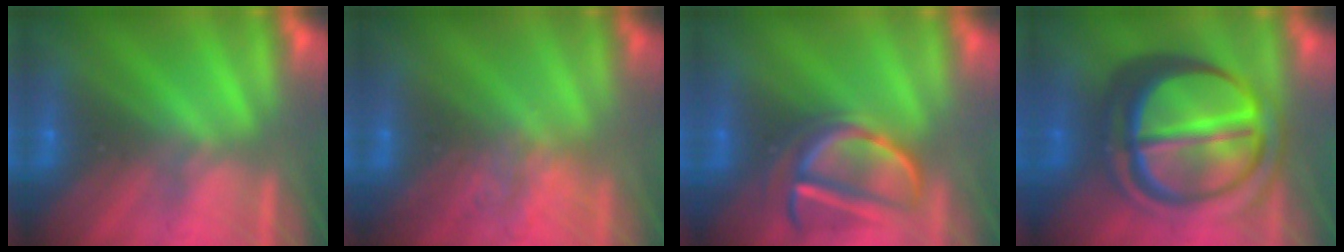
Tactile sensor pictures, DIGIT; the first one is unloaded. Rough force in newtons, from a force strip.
{"total": 3.2}
{"total": 4.0}
{"total": 7.8}